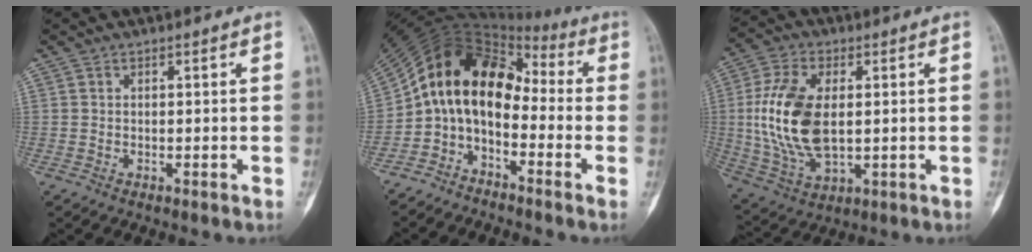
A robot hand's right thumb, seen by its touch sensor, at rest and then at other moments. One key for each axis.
{"total": 12.4, "fx": -3.1, "fy": 8.4, "fz": 8.5, "tx": -0.122, "ty": 0.096, "tz": -0.073}
{"total": 16.4, "fx": 1.0, "fy": 9.1, "fz": 13.6, "tx": -0.273, "ty": -0.007, "tz": 0.025}